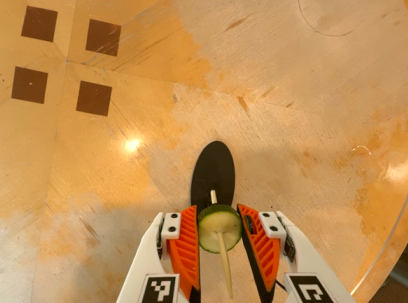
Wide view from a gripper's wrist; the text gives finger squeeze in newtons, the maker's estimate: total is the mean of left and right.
{"total": 10.4, "left": 10.4, "right": 10.4}